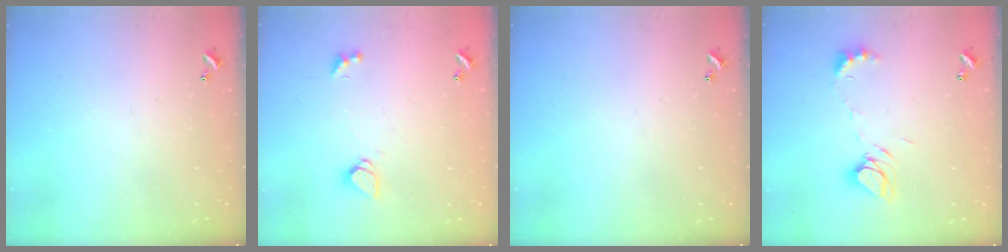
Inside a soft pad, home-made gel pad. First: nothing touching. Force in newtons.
{"total": 1.2, "press": 1.1, "slide": 0.5}
{"total": 0.0}
{"total": 8.4, "press": 8.4, "slide": 1.0}